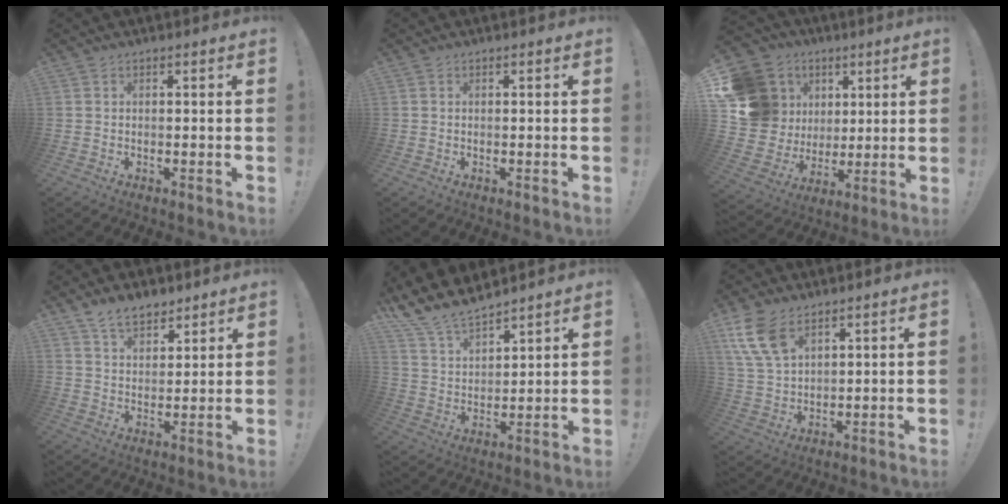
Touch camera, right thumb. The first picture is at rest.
{"total": 0.0}
{"total": 19.3, "force": [6.2, 16.7, 7.3], "torque": [-0.134, -0.026, 0.154]}
{"total": 8.0, "force": [6.2, 4.0, 3.0], "torque": [-0.051, -0.034, 0.120]}
{"total": 11.3, "force": [10.4, 3.4, 2.6], "torque": [-0.075, -0.080, 0.197]}
{"total": 10.3, "force": [6.1, 5.5, 6.2], "torque": [-0.124, -0.021, 0.119]}